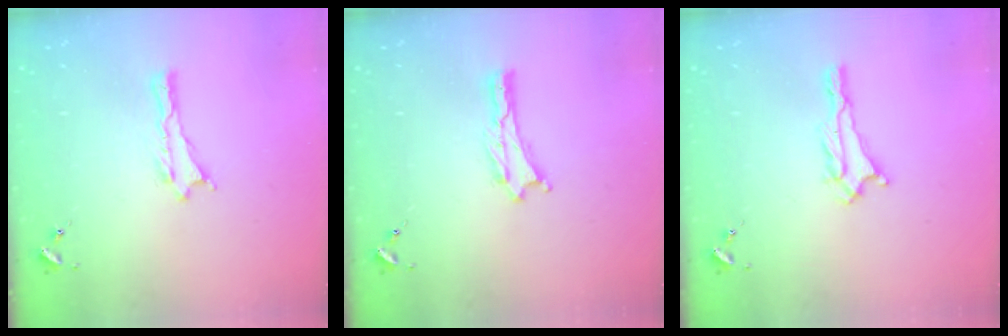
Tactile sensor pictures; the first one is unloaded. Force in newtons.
{"total": 0.0}
{"total": 1.0, "press": 1.0, "slide": 0.1}